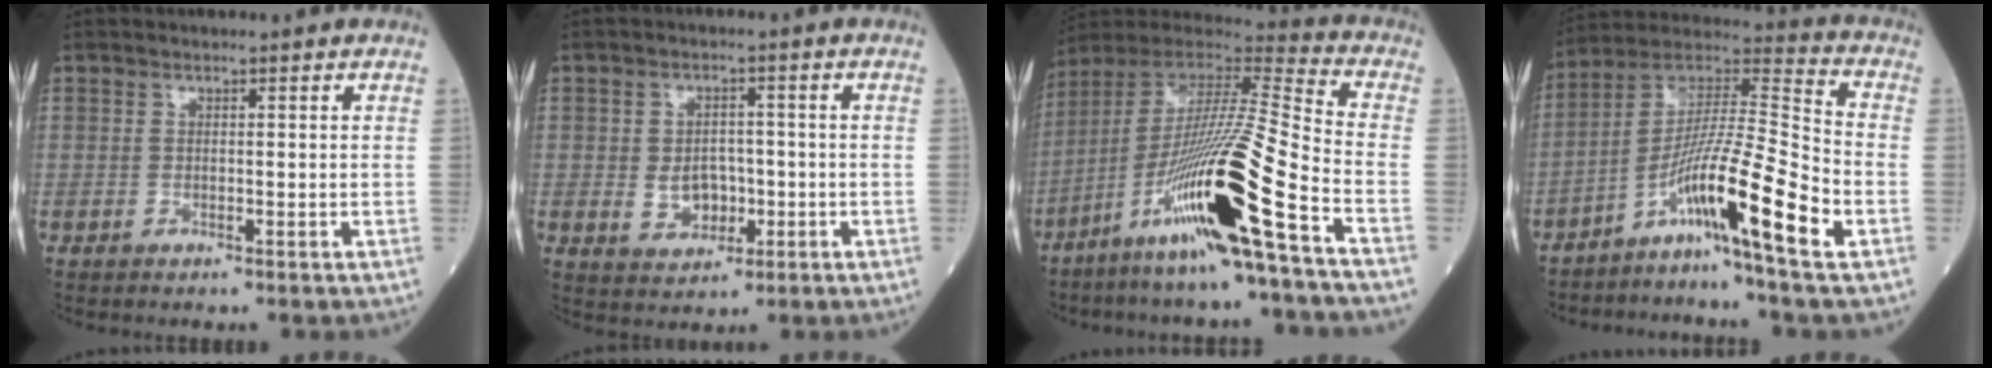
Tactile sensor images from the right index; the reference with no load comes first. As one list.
[{"total": 5.0, "force": [-0.9, 3.7, 3.3], "torque": [-0.053, 0.006, -0.005]}, {"total": 21.5, "force": [-9.9, -0.8, 19.0], "torque": [-0.375, -0.044, -0.193]}, {"total": 14.0, "force": [-6.6, -1.2, 12.3], "torque": [-0.224, -0.001, -0.130]}]